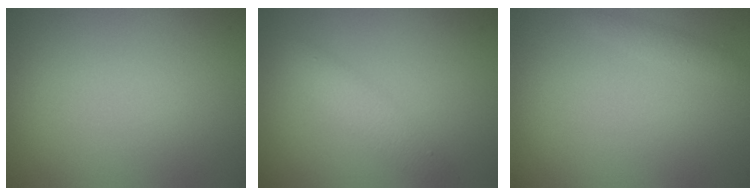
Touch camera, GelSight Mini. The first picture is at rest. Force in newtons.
{"total": 2.3, "press": 2.3, "slide": 0.1}
{"total": 0.9, "press": 0.9, "slide": 0.1}